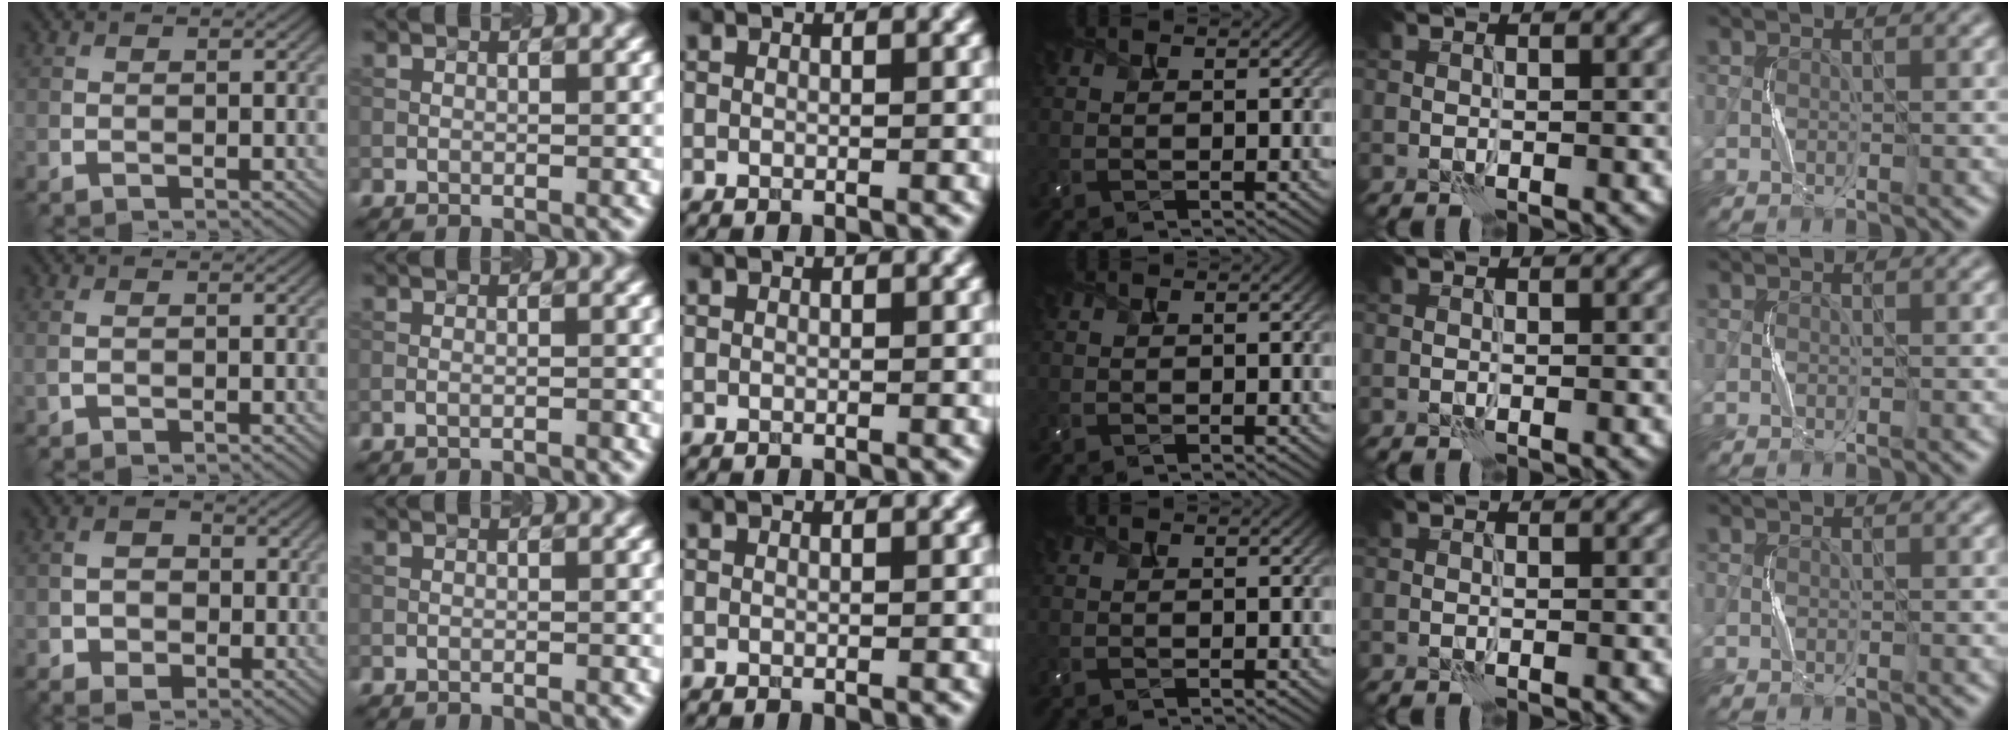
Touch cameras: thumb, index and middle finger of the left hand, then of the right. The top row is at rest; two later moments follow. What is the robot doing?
{"motion": "squeeze", "object": "bubble wrap"}